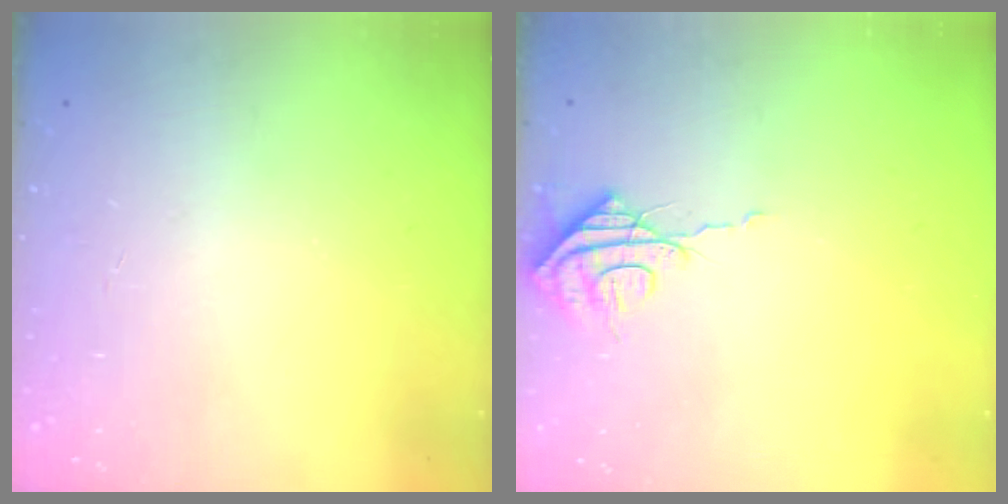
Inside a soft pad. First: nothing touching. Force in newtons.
{"total": 7.4, "press": 7.4, "slide": 0.5}